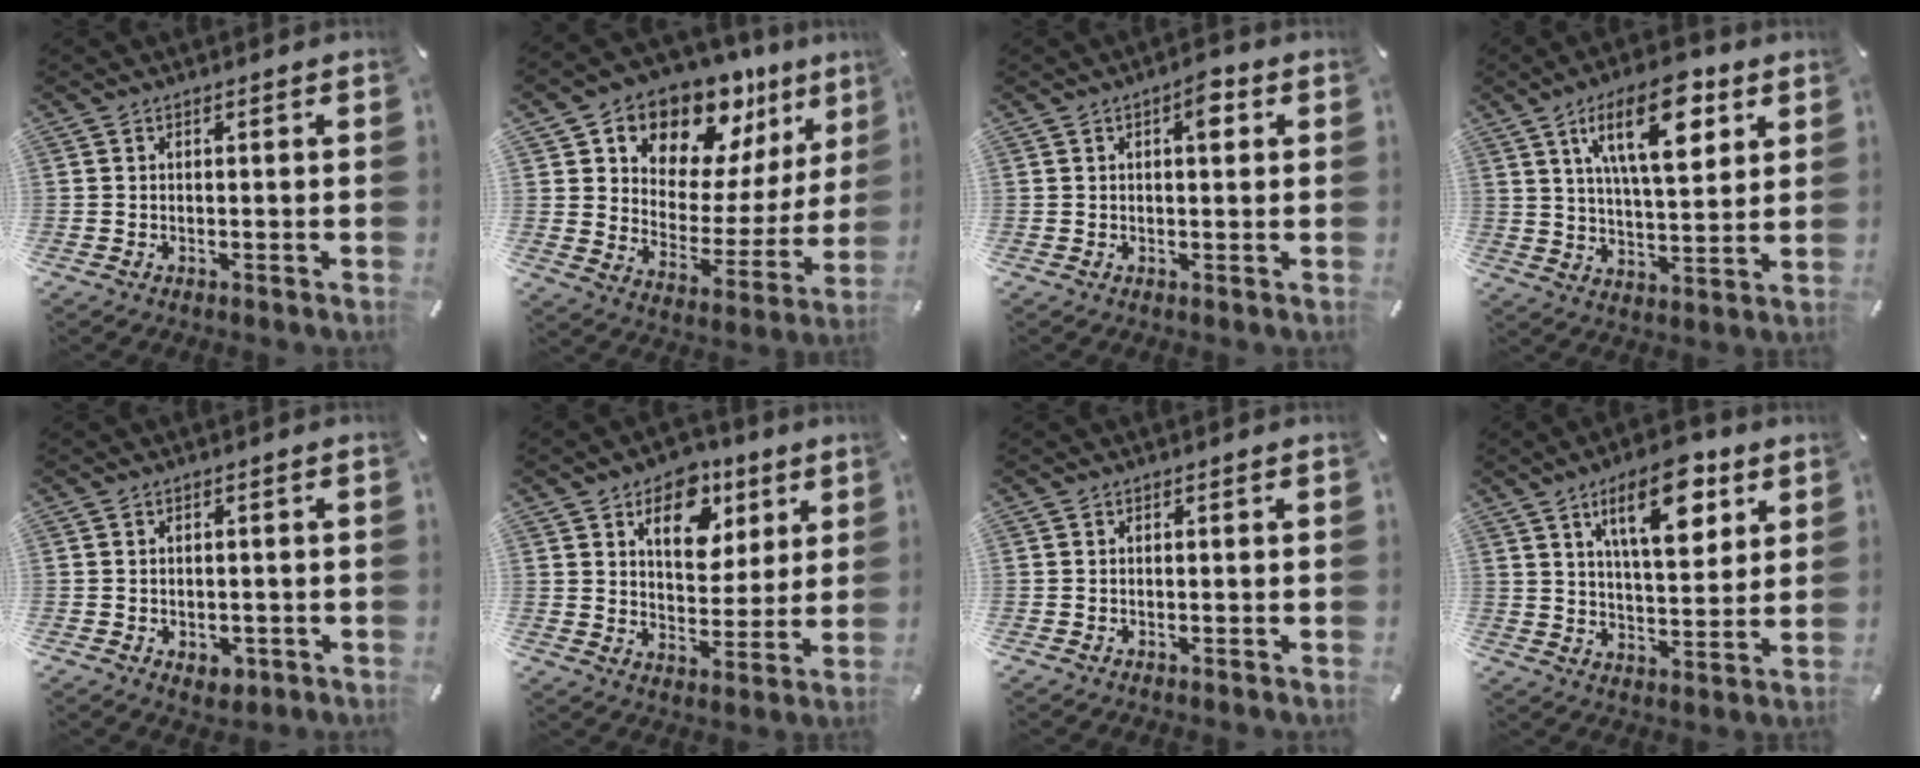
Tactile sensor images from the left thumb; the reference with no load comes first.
{"total": 13.5, "force": [11.5, 6.9, 1.9], "torque": [-0.029, -0.130, 0.204]}
{"total": 4.0, "force": [1.4, 1.8, 3.4], "torque": [-0.040, -0.005, 0.014]}
{"total": 16.4, "force": [8.2, 7.0, 12.4], "torque": [-0.191, -0.022, 0.132]}
{"total": 2.9, "force": [-1.0, 2.2, 1.6], "torque": [-0.018, 0.001, -0.017]}
{"total": 12.3, "force": [6.6, 8.5, 6.1], "torque": [-0.068, -0.033, 0.112]}
{"total": 0.0}
{"total": 15.4, "force": [8.0, 6.8, 11.2], "torque": [-0.169, -0.023, 0.131]}